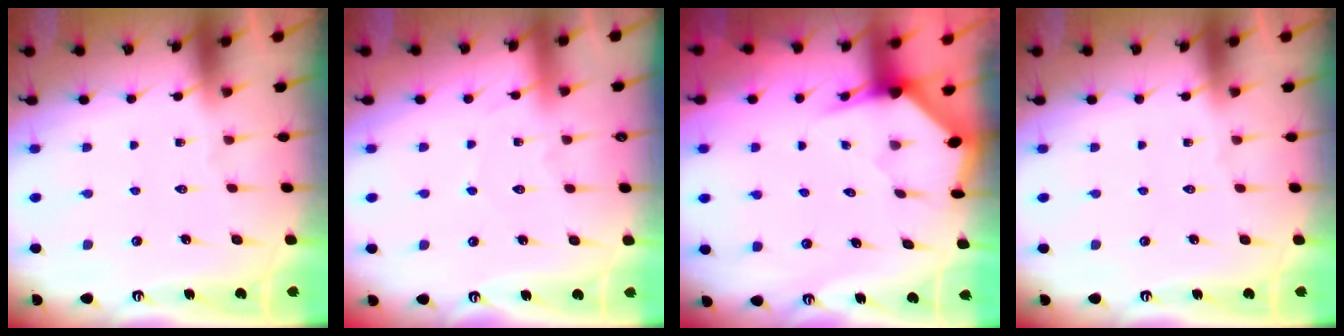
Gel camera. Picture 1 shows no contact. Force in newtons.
{"total": 2.4, "press": 2.4, "slide": 0.3}
{"total": 3.3, "press": 3.3, "slide": 0.3}
{"total": 0.0}